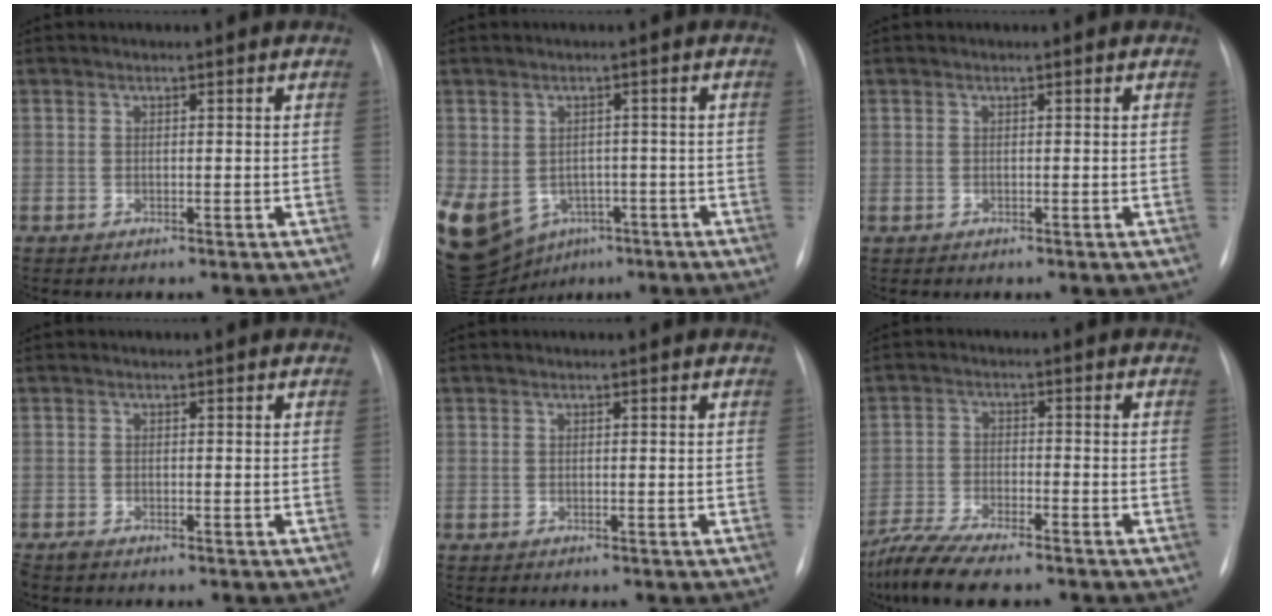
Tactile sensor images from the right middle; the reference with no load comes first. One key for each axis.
{"total": 24.3, "fx": -10.3, "fy": 18.8, "fz": 11.5, "tx": -0.360, "ty": -0.017, "tz": -0.139}
{"total": 0.0}
{"total": 1.4, "fx": -1.2, "fy": 0.4, "fz": 0.7, "tx": -0.016, "ty": -0.005, "tz": -0.019}
{"total": 0.0}
{"total": 9.3, "fx": -7.7, "fy": 1.4, "fz": 5.0, "tx": -0.097, "ty": -0.021, "tz": -0.134}